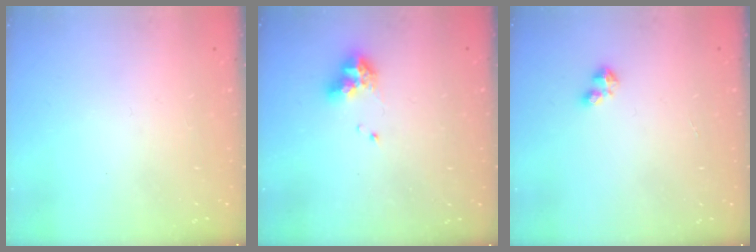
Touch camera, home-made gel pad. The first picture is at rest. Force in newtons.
{"total": 8.2, "press": 8.1, "slide": 1.2}
{"total": 2.4, "press": 2.4, "slide": 0.4}